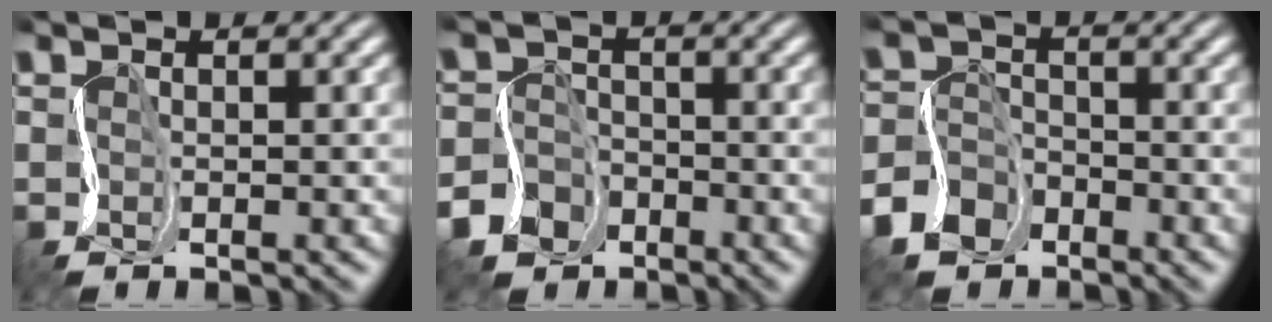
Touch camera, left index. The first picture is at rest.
{"total": 5.4, "force": [-3.4, 4.0, 1.0], "torque": [-0.007, -0.009, -0.071]}
{"total": 3.9, "force": [-2.7, 2.7, 1.1], "torque": [-0.030, 0.002, -0.059]}